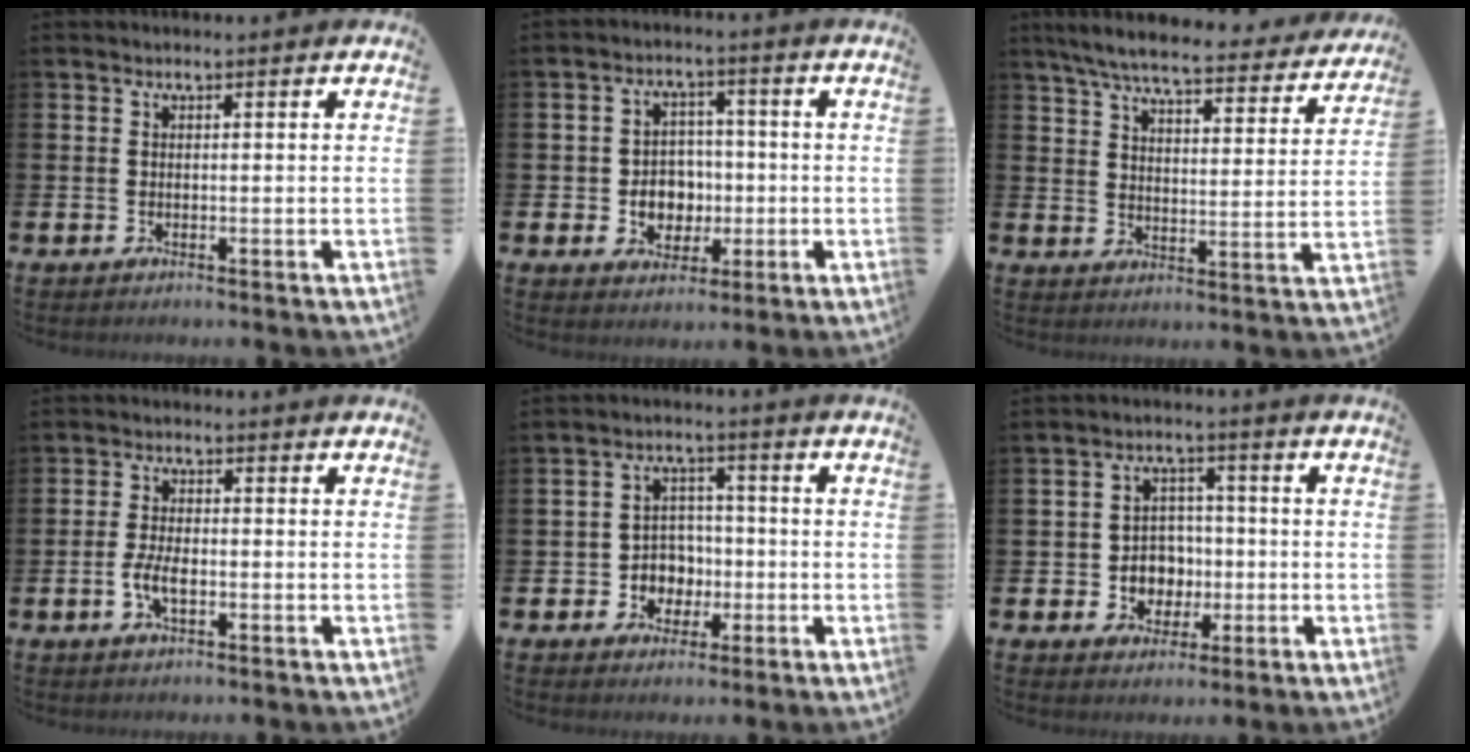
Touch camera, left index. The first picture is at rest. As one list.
[{"total": 4.9, "force": [-0.5, 4.5, 1.8], "torque": [-0.032, 0.003, -0.016]}, {"total": 7.0, "force": [6.3, 0.9, 2.9], "torque": [-0.077, -0.041, 0.104]}, {"total": 3.6, "force": [-0.9, 1.6, 3.1], "torque": [-0.067, 0.005, -0.016]}, {"total": 4.5, "force": [-0.7, 4.3, 1.0], "torque": [-0.025, 0.000, -0.020]}, {"total": 4.7, "force": [-0.6, 4.4, 1.6], "torque": [-0.035, 0.003, -0.017]}]